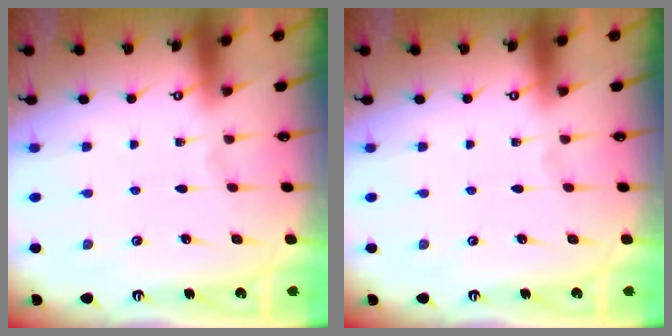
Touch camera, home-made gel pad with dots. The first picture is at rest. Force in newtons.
{"total": 0.0}